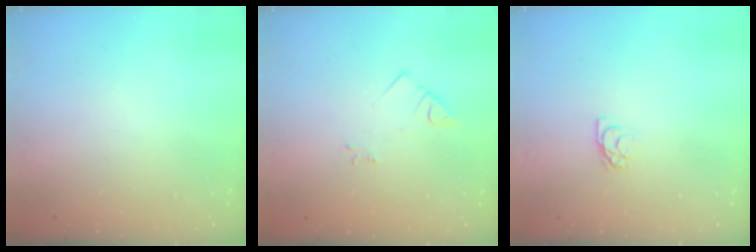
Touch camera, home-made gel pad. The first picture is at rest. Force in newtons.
{"total": 2.9, "press": 2.9, "slide": 0.3}
{"total": 4.9, "press": 4.9, "slide": 0.6}